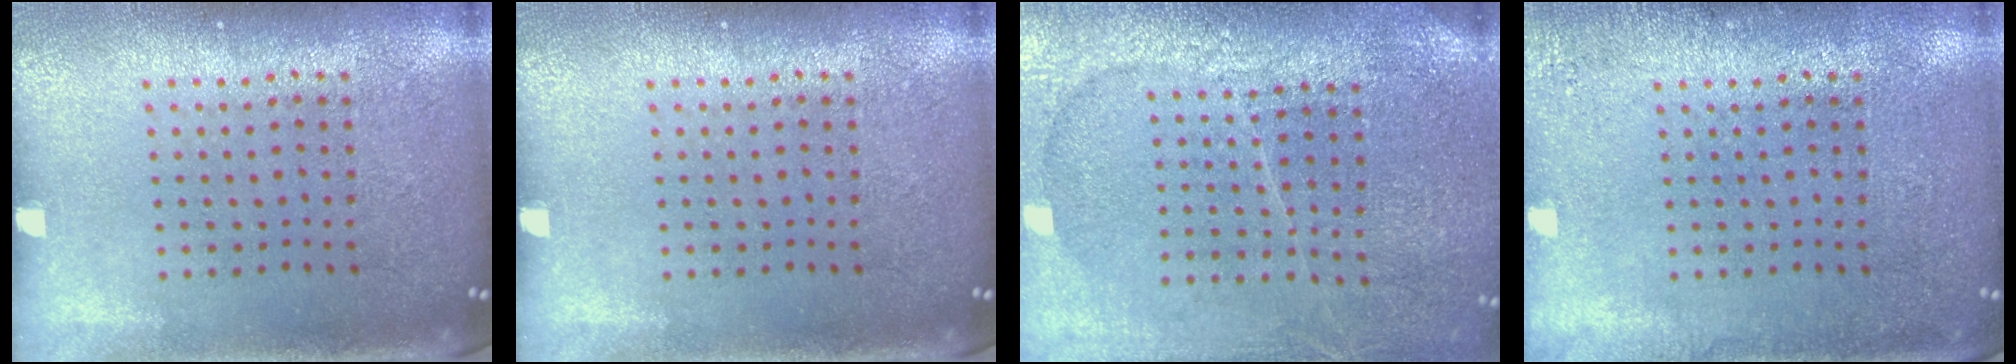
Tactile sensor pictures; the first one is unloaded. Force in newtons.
{"total": 0.0}
{"total": 3.6, "press": 3.3, "slide": 1.4}
{"total": 1.6, "press": 1.6, "slide": 0.3}